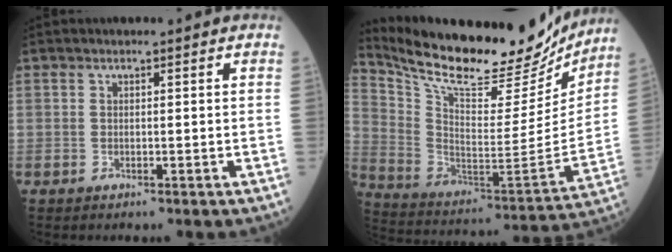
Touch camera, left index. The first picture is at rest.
{"total": 26.3, "force": [23.0, 6.2, 11.1], "torque": [-0.202, -0.037, 0.346]}